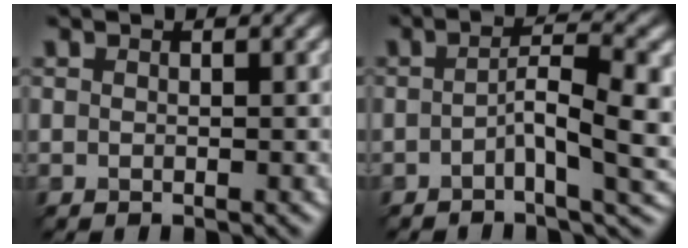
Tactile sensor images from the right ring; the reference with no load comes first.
{"total": 5.6, "force": [-1.4, 0.6, 5.4], "torque": [-0.100, 0.005, -0.019]}